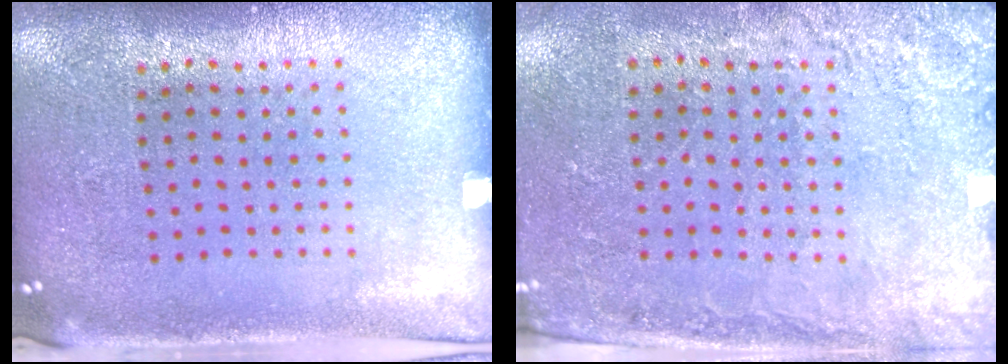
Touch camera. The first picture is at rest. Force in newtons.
{"total": 2.5, "press": 2.4, "slide": 0.8}